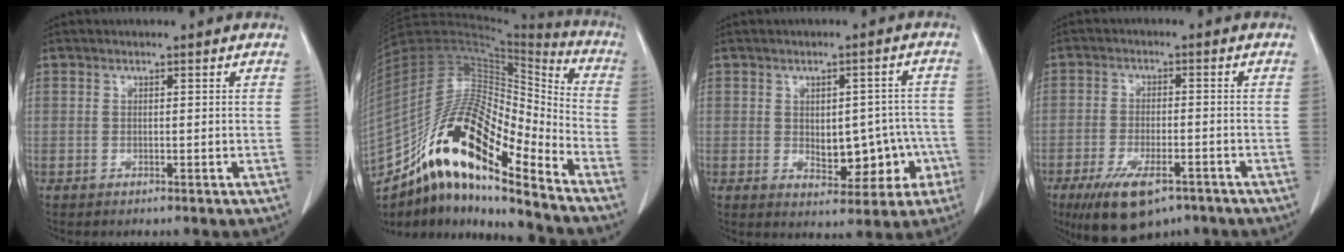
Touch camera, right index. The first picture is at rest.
{"total": 22.5, "force": [-14.4, 4.8, 16.7], "torque": [-0.338, 0.009, -0.256]}
{"total": 8.5, "force": [-1.7, 5.1, 6.6], "torque": [-0.066, 0.025, -0.002]}
{"total": 10.3, "force": [-6.8, 3.8, 6.7], "torque": [-0.122, -0.014, -0.108]}